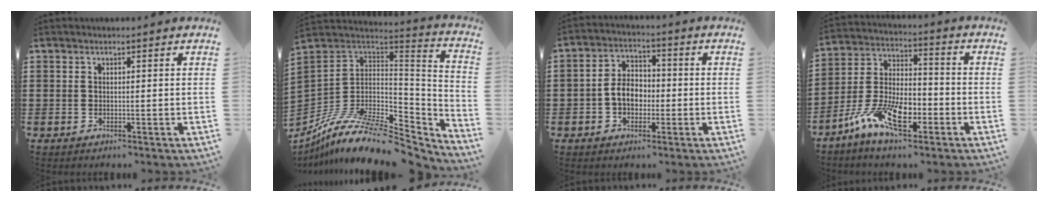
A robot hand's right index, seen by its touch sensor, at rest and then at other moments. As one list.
[{"total": 13.0, "force": [-9.0, 4.5, 8.2], "torque": [-0.162, 0.018, -0.167]}, {"total": 5.2, "force": [-1.2, 3.8, 3.3], "torque": [-0.073, 0.008, -0.026]}, {"total": 11.0, "force": [-6.1, 4.9, 7.7], "torque": [-0.176, 0.007, -0.119]}]